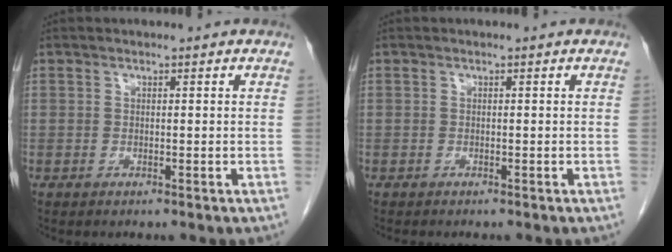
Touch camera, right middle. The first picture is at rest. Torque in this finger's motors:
{"motor_torque": [-0.01, 0.02, -0.01, 0.00]}